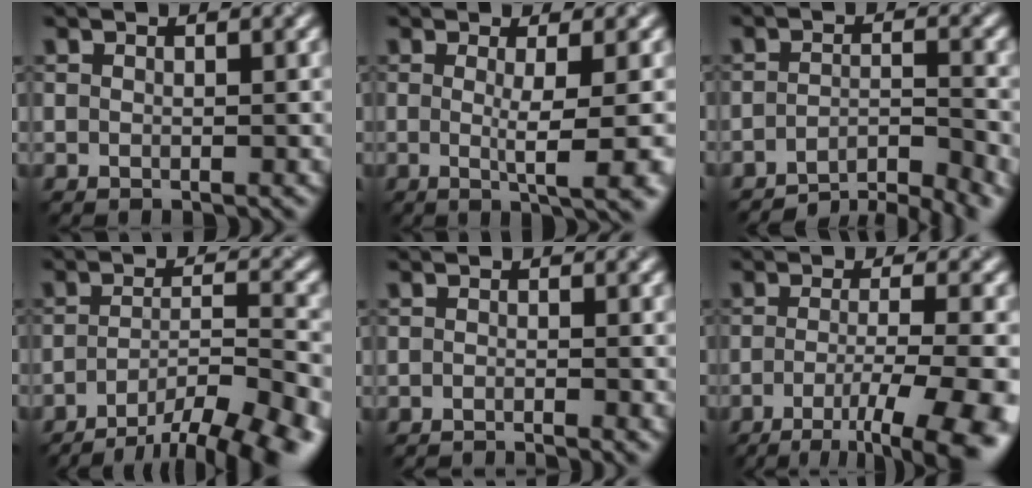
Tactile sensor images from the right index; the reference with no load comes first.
{"total": 5.2, "force": [-0.4, 1.0, 5.1], "torque": [-0.074, -0.005, -0.005]}
{"total": 6.8, "force": [-5.6, 1.5, 3.5], "torque": [-0.045, -0.003, -0.087]}
{"total": 12.1, "force": [-9.0, 3.3, 7.4], "torque": [-0.113, -0.017, -0.123]}
{"total": 2.2, "force": [-1.7, 0.3, 1.3], "torque": [-0.011, -0.004, -0.031]}
{"total": 10.3, "force": [-4.9, 2.7, 8.6], "torque": [-0.123, -0.015, -0.071]}